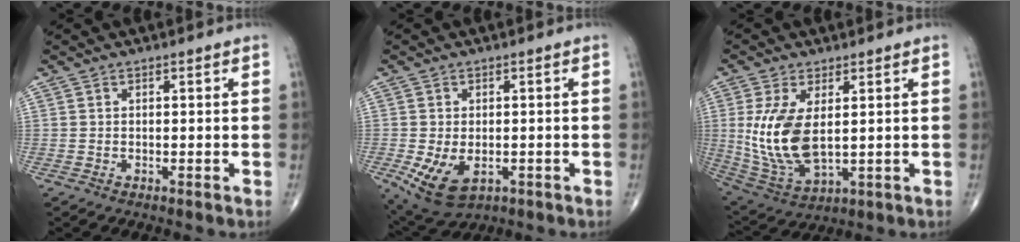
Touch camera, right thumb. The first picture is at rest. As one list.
[{"total": 8.1, "force": [-2.4, 4.9, 6.0], "torque": [-0.108, -0.006, -0.027]}, {"total": 13.1, "force": [1.4, 6.5, 11.3], "torque": [-0.236, -0.016, 0.046]}]